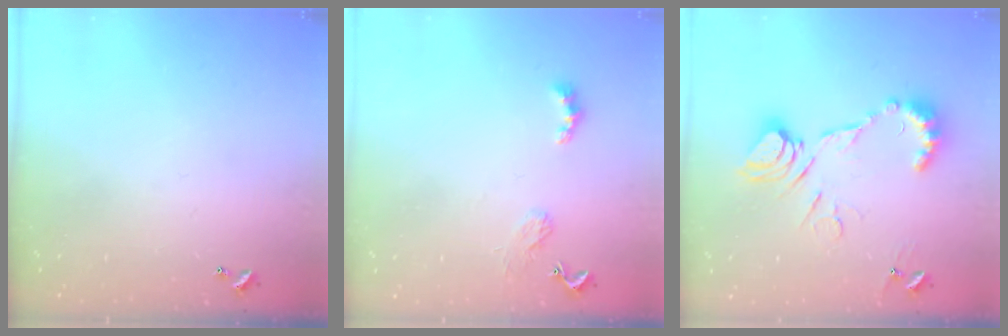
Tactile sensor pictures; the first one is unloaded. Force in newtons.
{"total": 2.4, "press": 2.3, "slide": 0.5}
{"total": 13.4, "press": 13.3, "slide": 1.4}